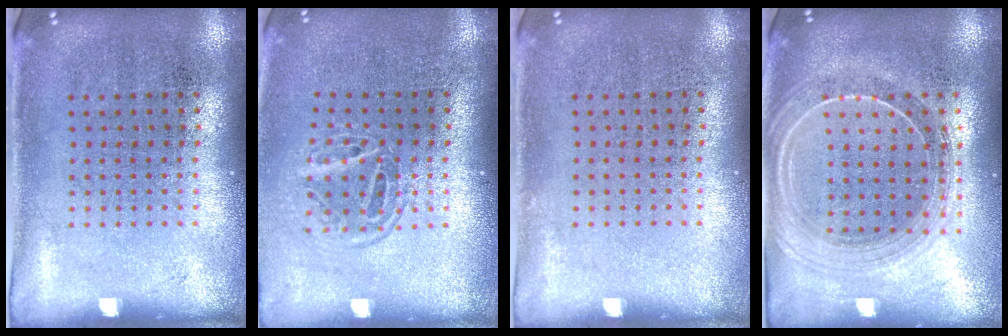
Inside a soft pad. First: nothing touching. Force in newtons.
{"total": 1.6, "press": 1.2, "slide": 1.1}
{"total": 0.0}
{"total": 2.1, "press": 1.9, "slide": 1.0}